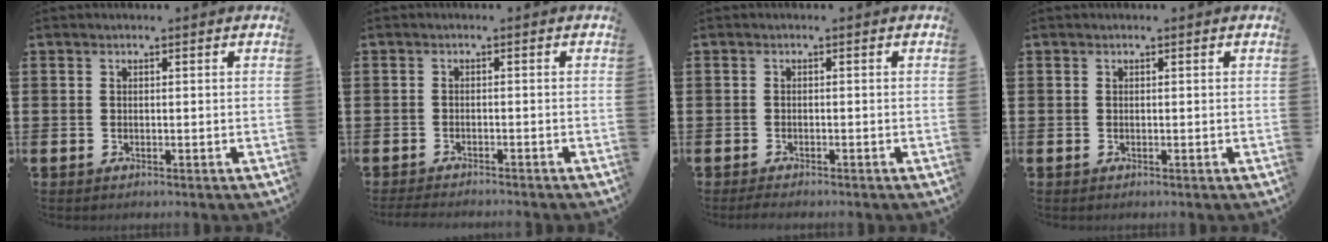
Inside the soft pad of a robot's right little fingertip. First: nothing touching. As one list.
[{"total": 1.3, "force": [-1.3, -0.1, 0.3], "torque": [-0.005, 0.002, -0.026]}, {"total": 0.8, "force": [-0.8, 0.1, 0.3], "torque": [-0.008, -0.002, -0.015]}, {"total": 0.0}]